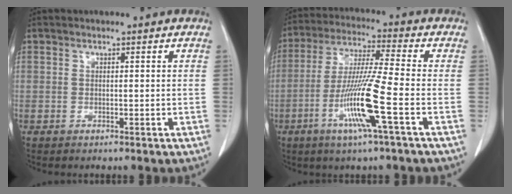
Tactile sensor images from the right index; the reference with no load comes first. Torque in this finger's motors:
{"motor_torque": [1.73, -0.41, 0.98, 0.16]}